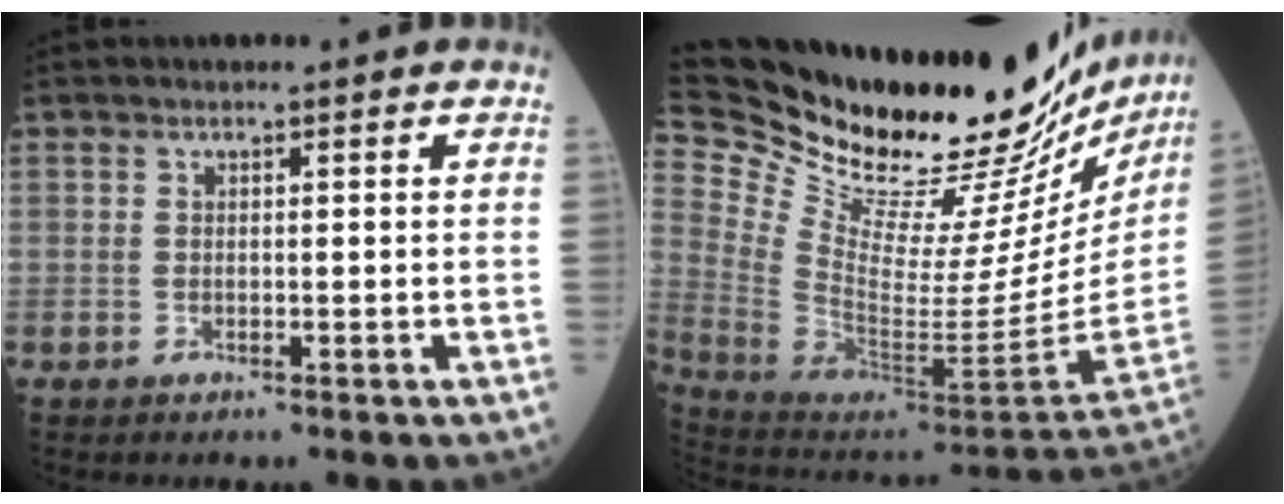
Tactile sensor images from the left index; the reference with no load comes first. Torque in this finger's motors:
{"motor_torque": [0.93, -1.21, 0.11, 0.00]}